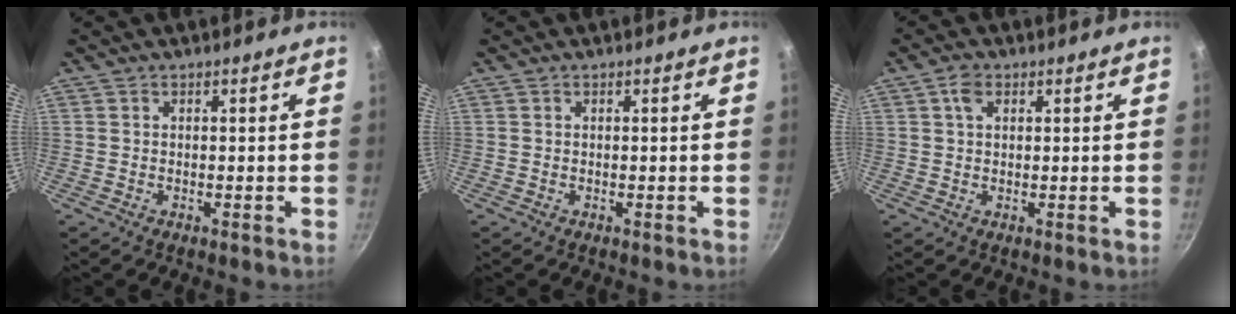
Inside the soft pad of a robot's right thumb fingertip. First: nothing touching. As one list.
[{"total": 0.0}, {"total": 2.8, "force": [1.2, 1.8, 1.7], "torque": [-0.026, -0.002, 0.019]}]